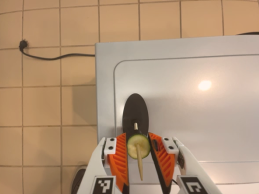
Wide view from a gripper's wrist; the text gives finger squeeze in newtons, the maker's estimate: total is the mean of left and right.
{"total": 8.4, "left": 8.4, "right": 8.4}